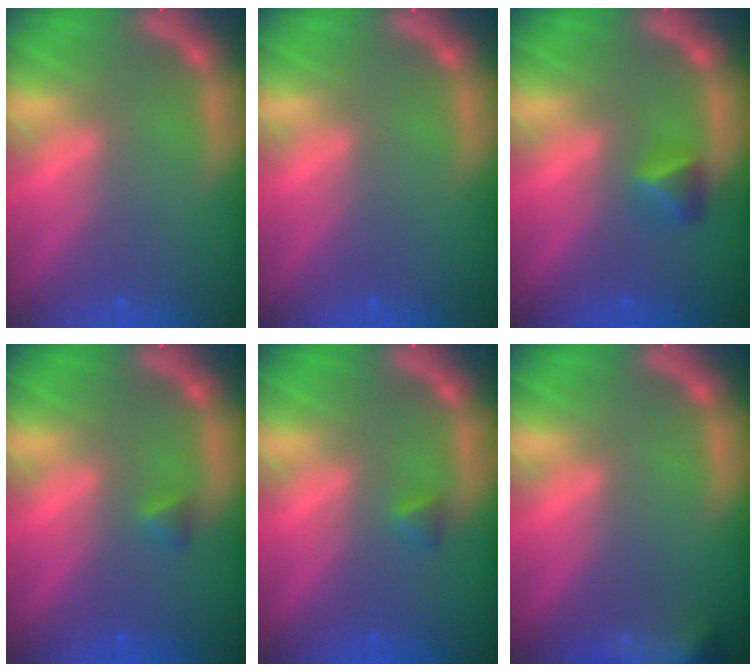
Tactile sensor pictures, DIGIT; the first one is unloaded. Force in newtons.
{"total": 0.0}
{"total": 1.9}
{"total": 0.9}
{"total": 0.9}
{"total": 8.5}